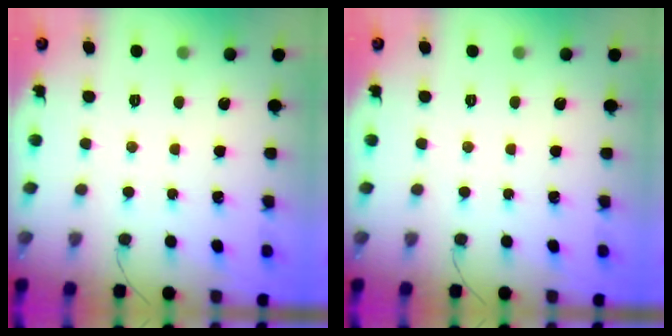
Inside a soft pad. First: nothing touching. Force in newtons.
{"total": 0.0}